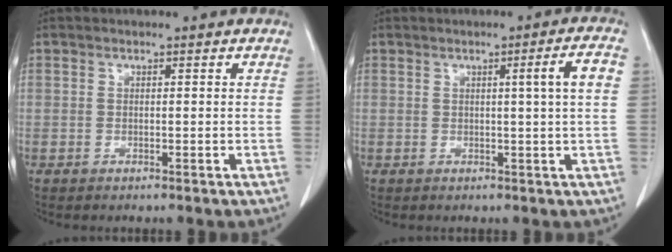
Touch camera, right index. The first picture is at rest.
{"total": 4.2, "force": [0.6, -1.1, 4.0], "torque": [-0.057, 0.000, 0.009]}